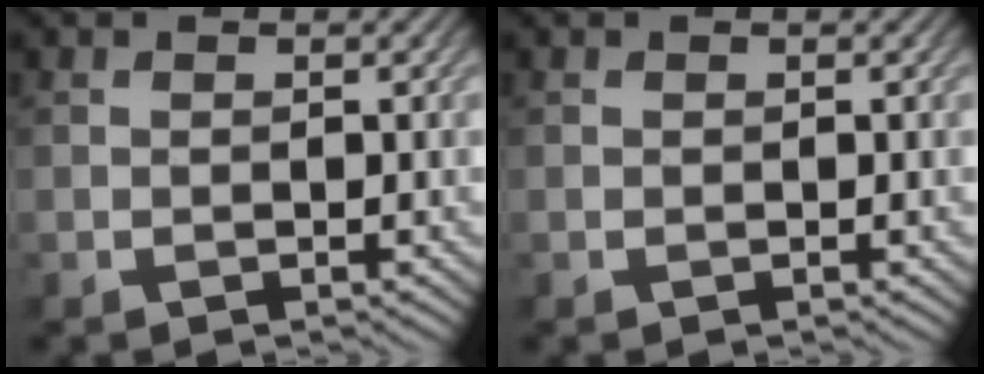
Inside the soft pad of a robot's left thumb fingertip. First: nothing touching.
{"total": 0.0}